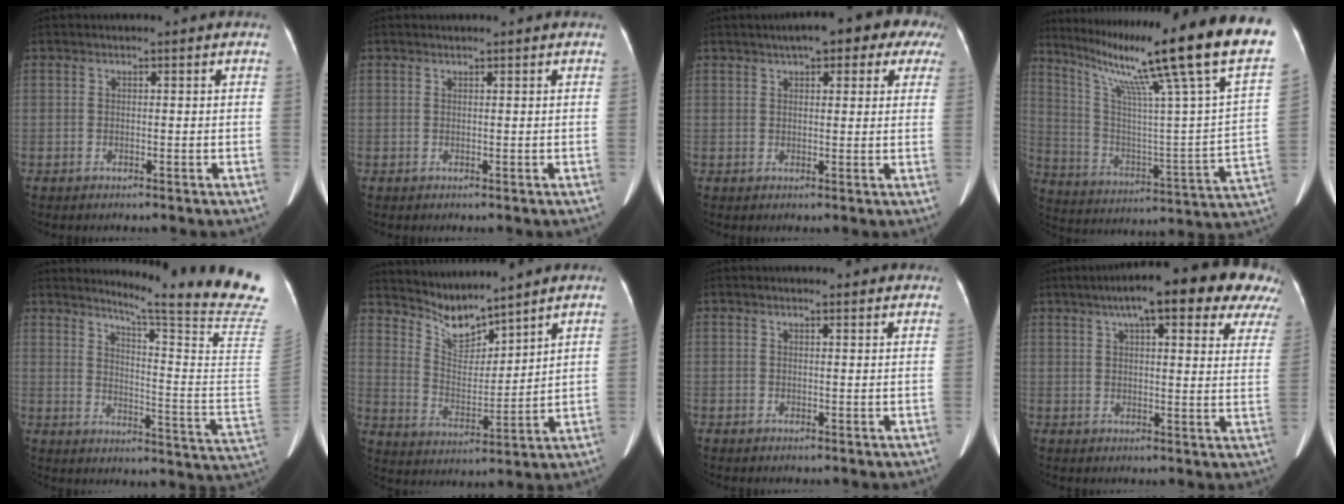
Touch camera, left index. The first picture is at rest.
{"total": 0.6, "force": [0.6, -0.1, 0.2], "torque": [-0.007, 0.005, 0.013]}
{"total": 12.6, "force": [8.0, 4.0, 8.9], "torque": [-0.106, 0.037, 0.092]}
{"total": 30.0, "force": [22.4, -1.2, 20.0], "torque": [-0.317, -0.066, 0.320]}
{"total": 23.1, "force": [20.5, -2.8, 10.4], "torque": [-0.152, -0.160, 0.244]}
{"total": 7.0, "force": [6.9, 0.8, 0.7], "torque": [-0.027, -0.006, 0.145]}
{"total": 2.0, "force": [1.8, 0.7, 0.3], "torque": [-0.008, 0.010, 0.014]}
{"total": 21.1, "force": [15.0, 4.4, 14.2], "torque": [-0.195, 0.039, 0.174]}